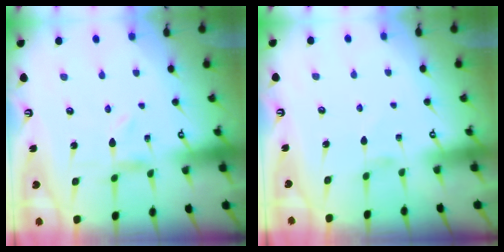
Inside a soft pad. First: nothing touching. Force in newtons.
{"total": 0.0}